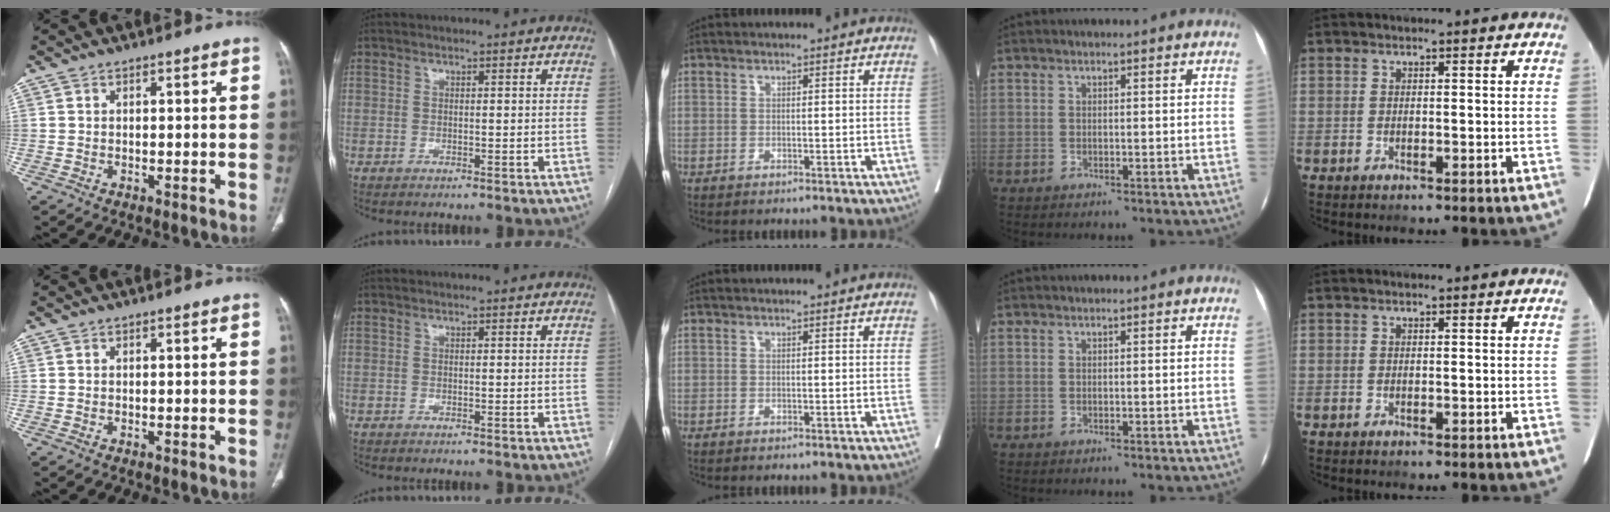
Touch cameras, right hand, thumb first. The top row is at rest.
{}